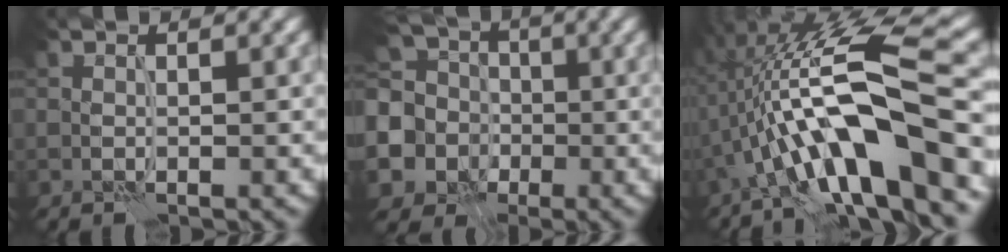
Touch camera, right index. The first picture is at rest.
{"total": 7.3, "force": [-0.8, 6.7, 2.9], "torque": [-0.067, -0.009, -0.026]}
{"total": 12.6, "force": [-3.4, 2.6, 11.8], "torque": [-0.194, 0.025, -0.059]}